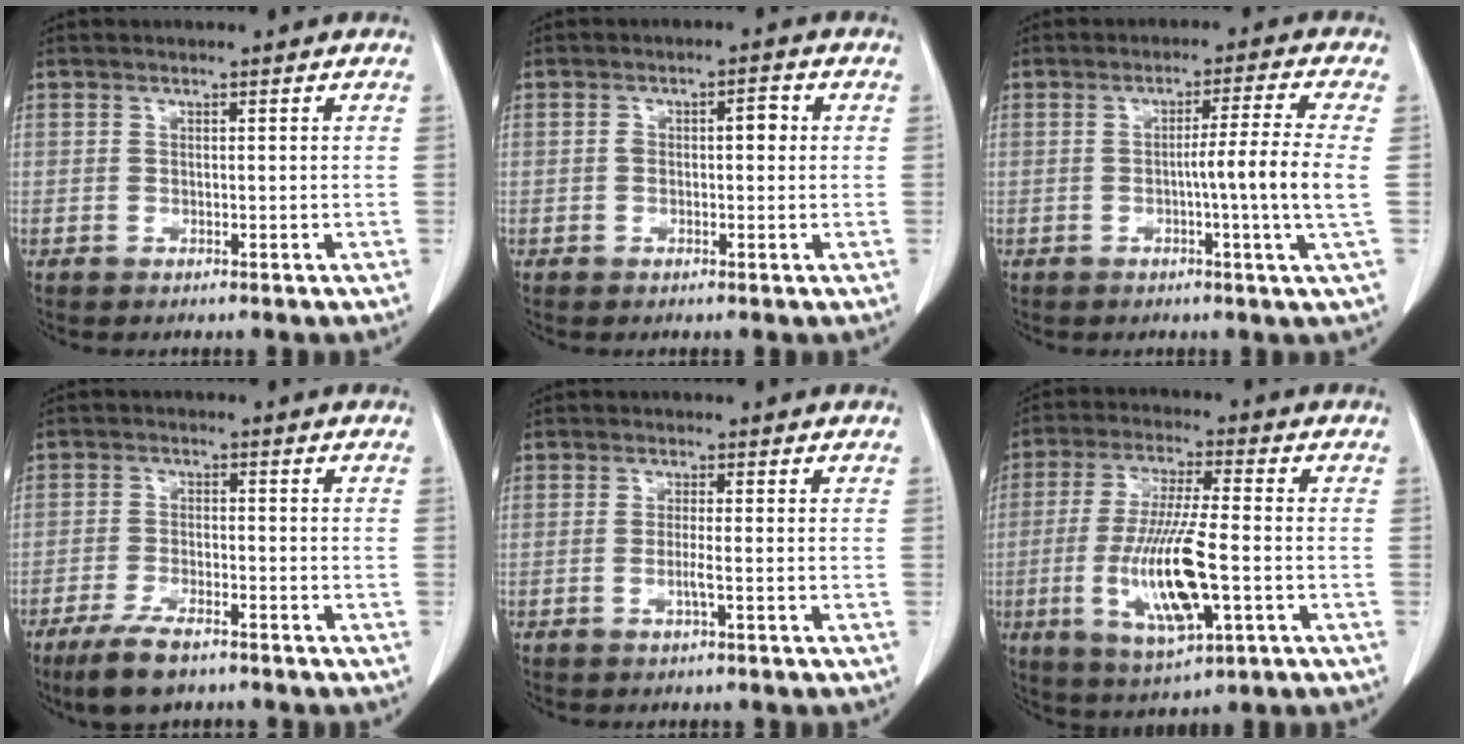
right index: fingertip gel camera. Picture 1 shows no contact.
{"total": 3.1, "force": [0.2, 1.3, 2.8], "torque": [-0.048, 0.016, 0.007]}
{"total": 7.7, "force": [-0.9, -2.0, 7.4], "torque": [-0.109, -0.007, -0.014]}
{"total": 6.8, "force": [-5.1, 1.7, 4.3], "torque": [-0.084, -0.013, -0.089]}
{"total": 1.5, "force": [-0.5, -0.3, 1.4], "torque": [-0.029, -0.002, -0.010]}
{"total": 13.5, "force": [-3.2, 2.3, 12.9], "torque": [-0.259, -0.017, -0.052]}